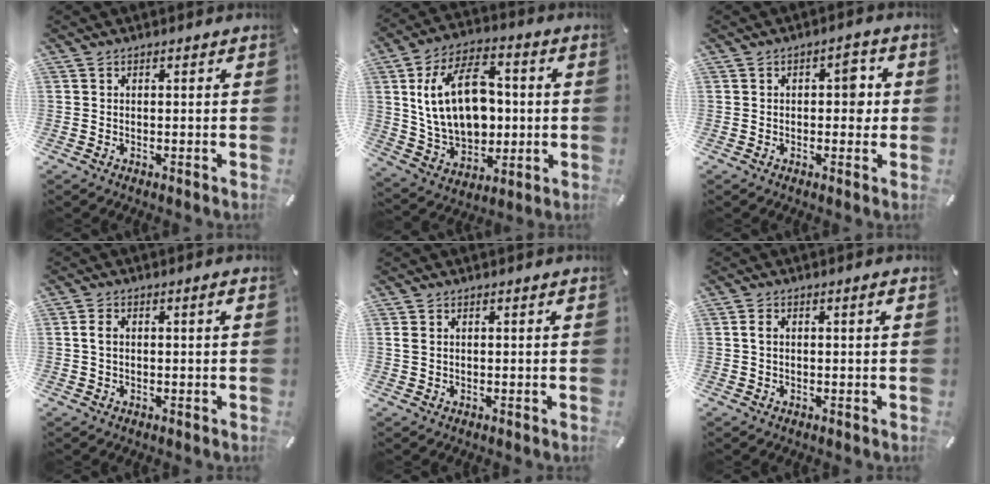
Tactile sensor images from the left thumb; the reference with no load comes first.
{"total": 19.3, "force": [1.6, 13.4, 13.8], "torque": [-0.259, 0.011, 0.032]}
{"total": 4.8, "force": [0.3, 2.8, 3.8], "torque": [-0.035, -0.001, -0.006]}
{"total": 3.3, "force": [0.4, 1.6, 2.9], "torque": [-0.057, 0.010, 0.004]}
{"total": 1.5, "force": [0.3, 1.0, 1.0], "torque": [-0.020, 0.005, 0.005]}
{"total": 2.7, "force": [0.5, 1.2, 2.4], "torque": [-0.047, 0.009, 0.004]}